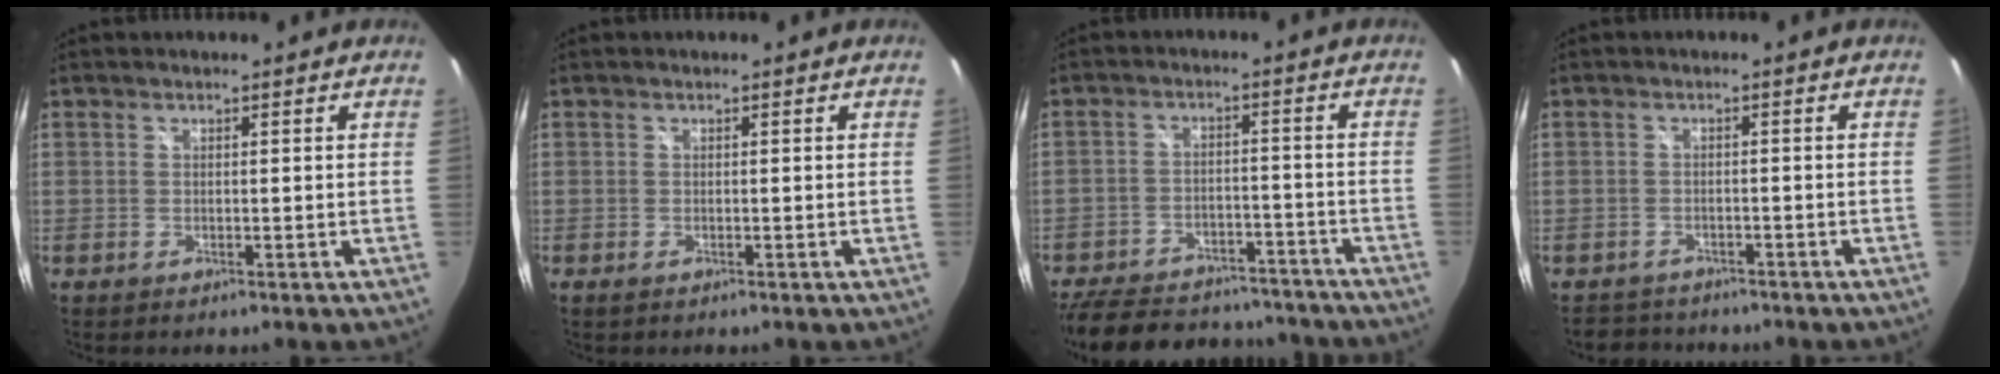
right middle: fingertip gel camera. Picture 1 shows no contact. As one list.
[{"total": 0.7, "force": [-0.4, 0.3, 0.5], "torque": [-0.009, -0.003, -0.007]}, {"total": 23.9, "force": [-19.8, 9.6, 9.4], "torque": [-0.211, 0.020, -0.262]}, {"total": 3.3, "force": [-3.0, 1.4, -0.2], "torque": [-0.005, 0.014, -0.052]}]